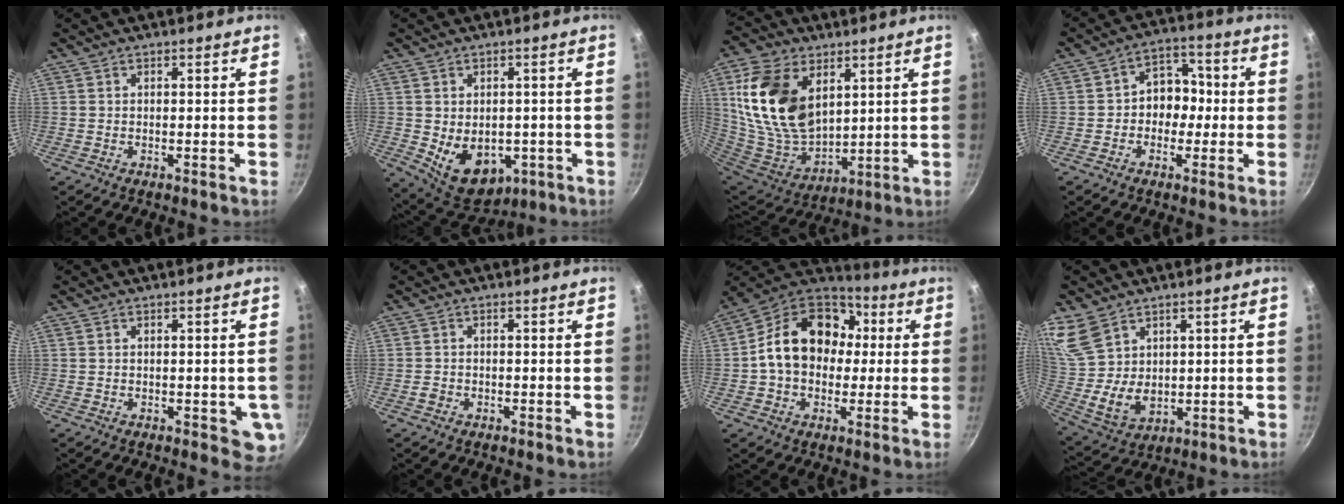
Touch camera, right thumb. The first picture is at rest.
{"total": 11.4, "force": [-2.1, 8.1, 7.7], "torque": [-0.087, -0.010, -0.005]}
{"total": 21.4, "force": [7.2, 13.6, 14.9], "torque": [-0.264, -0.039, 0.150]}
{"total": 8.2, "force": [-0.7, 6.7, 4.7], "torque": [-0.009, 0.028, -0.023]}
{"total": 4.9, "force": [-0.6, 2.4, 4.3], "torque": [-0.031, -0.002, -0.004]}
{"total": 1.1, "force": [-0.6, 0.9, 0.5], "torque": [-0.011, 0.005, -0.012]}
{"total": 19.2, "force": [1.7, 14.7, 12.3], "torque": [-0.177, 0.039, 0.016]}
{"total": 12.6, "force": [7.0, 8.6, 6.2], "torque": [-0.107, -0.036, 0.159]}